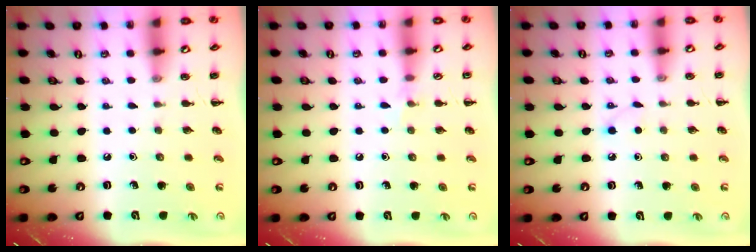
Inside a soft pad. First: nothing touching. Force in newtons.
{"total": 3.8, "press": 3.6, "slide": 1.3}
{"total": 2.2, "press": 2.0, "slide": 0.8}